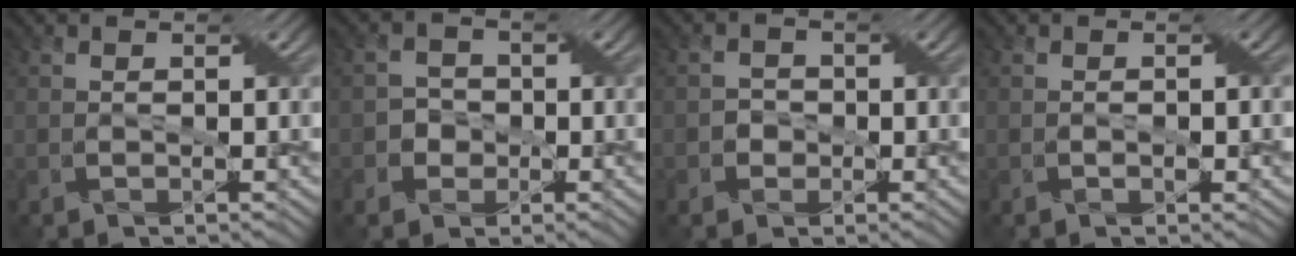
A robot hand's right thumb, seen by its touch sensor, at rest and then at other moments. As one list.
[{"total": 2.8, "force": [-0.7, 2.6, 0.7], "torque": [-0.008, 0.001, -0.021]}, {"total": 1.9, "force": [-0.5, 1.8, 0.4], "torque": [0.000, 0.002, -0.015]}, {"total": 1.4, "force": [-0.4, 0.5, 1.3], "torque": [-0.021, 0.002, -0.005]}]